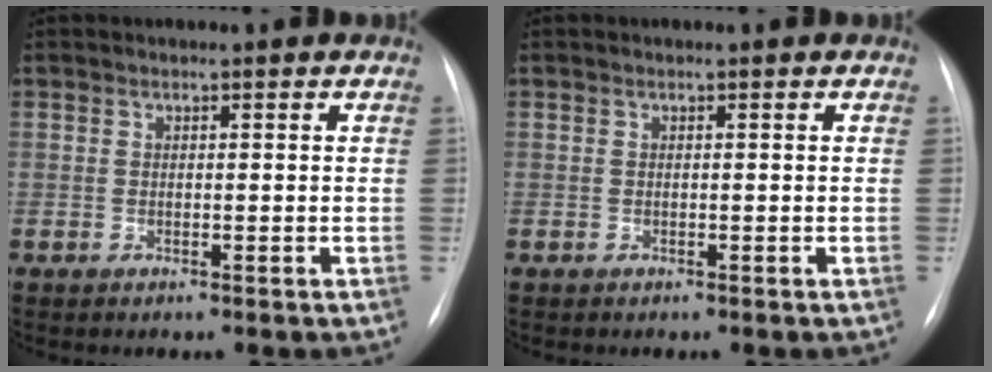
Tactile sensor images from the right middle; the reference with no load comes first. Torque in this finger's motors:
{"motor_torque": [-0.23, -0.31, 0.06, 0.01]}